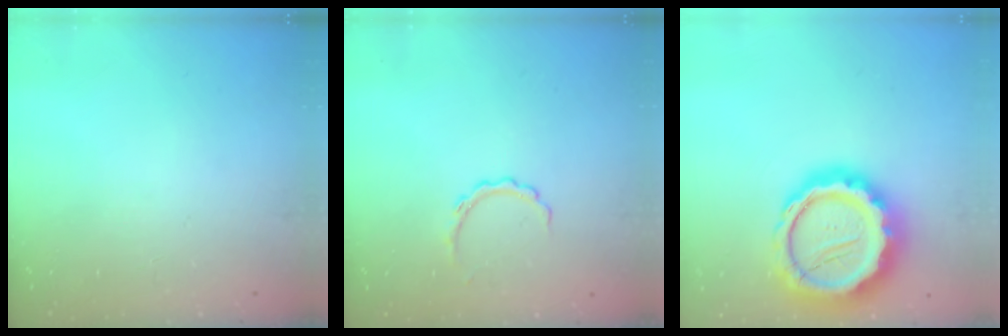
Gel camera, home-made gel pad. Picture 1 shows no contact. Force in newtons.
{"total": 4.4, "press": 4.4, "slide": 0.2}
{"total": 23.7, "press": 23.3, "slide": 4.5}